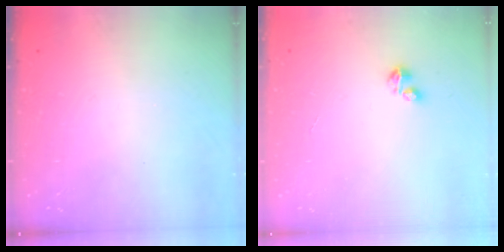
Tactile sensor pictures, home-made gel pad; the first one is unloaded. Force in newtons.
{"total": 1.6, "press": 1.6, "slide": 0.3}